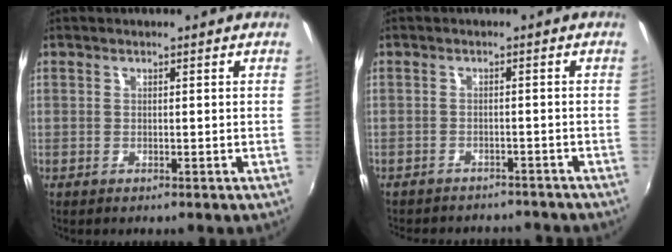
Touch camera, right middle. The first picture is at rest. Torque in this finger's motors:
{"motor_torque": [0.93, -1.20, 0.22, 0.09]}